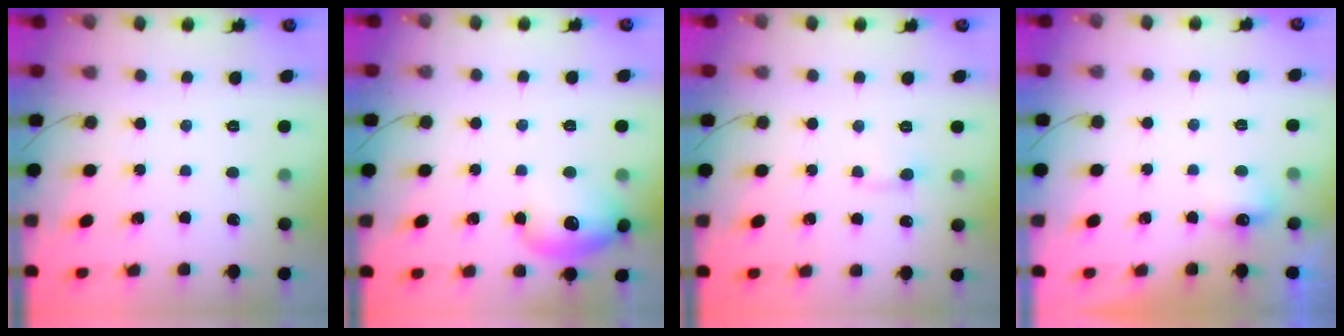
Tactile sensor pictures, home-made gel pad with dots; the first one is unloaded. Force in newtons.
{"total": 17.3, "press": 13.1, "slide": 11.4}
{"total": 2.3, "press": 2.0, "slide": 1.3}
{"total": 5.1, "press": 5.0, "slide": 1.0}